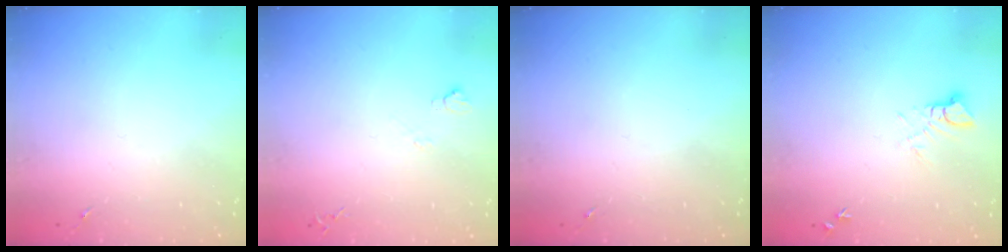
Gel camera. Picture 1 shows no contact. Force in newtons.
{"total": 4.0, "press": 4.0, "slide": 0.6}
{"total": 0.0}
{"total": 5.9, "press": 5.9, "slide": 0.6}